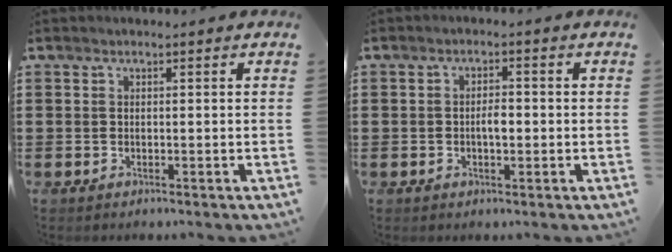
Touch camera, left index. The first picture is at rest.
{"total": 2.5, "force": [-0.3, 1.0, 2.3], "torque": [-0.036, 0.001, -0.009]}